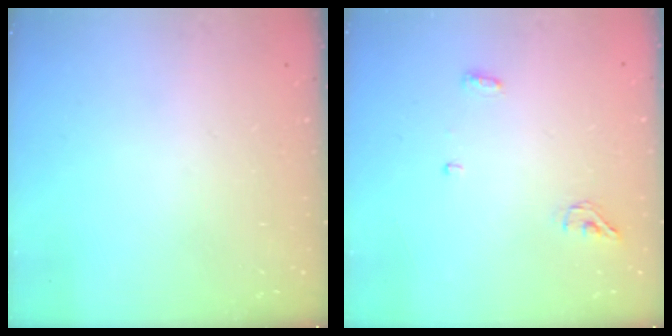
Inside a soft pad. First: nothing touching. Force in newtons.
{"total": 4.3, "press": 4.0, "slide": 1.4}